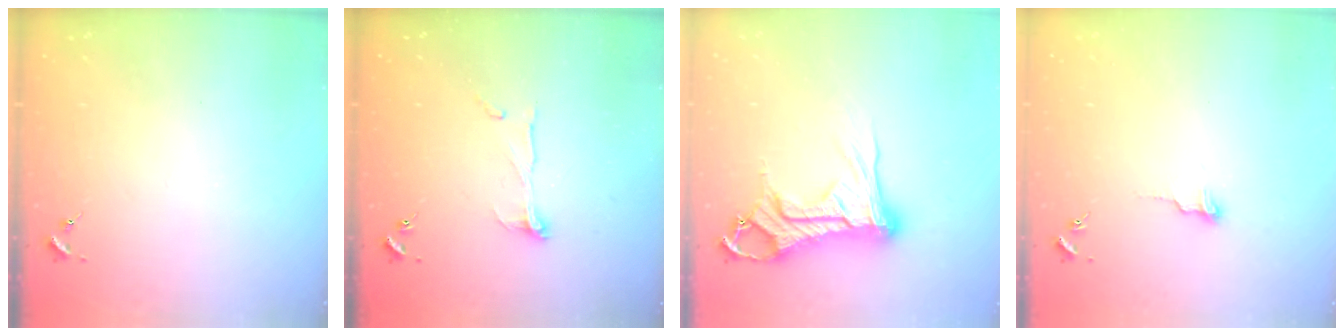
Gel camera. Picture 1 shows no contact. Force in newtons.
{"total": 6.9, "press": 6.9, "slide": 0.2}
{"total": 17.4, "press": 17.3, "slide": 1.8}
{"total": 5.9, "press": 5.9, "slide": 0.4}